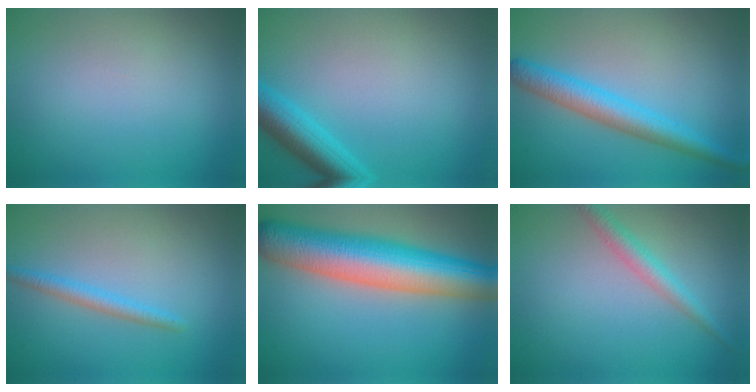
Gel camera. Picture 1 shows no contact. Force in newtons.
{"total": 4.1, "press": 4.1, "slide": 0.4}
{"total": 4.4, "press": 4.4, "slide": 0.1}
{"total": 1.8, "press": 1.8, "slide": 0.1}
{"total": 10.9, "press": 10.9, "slide": 0.3}
{"total": 2.3, "press": 2.3, "slide": 0.1}